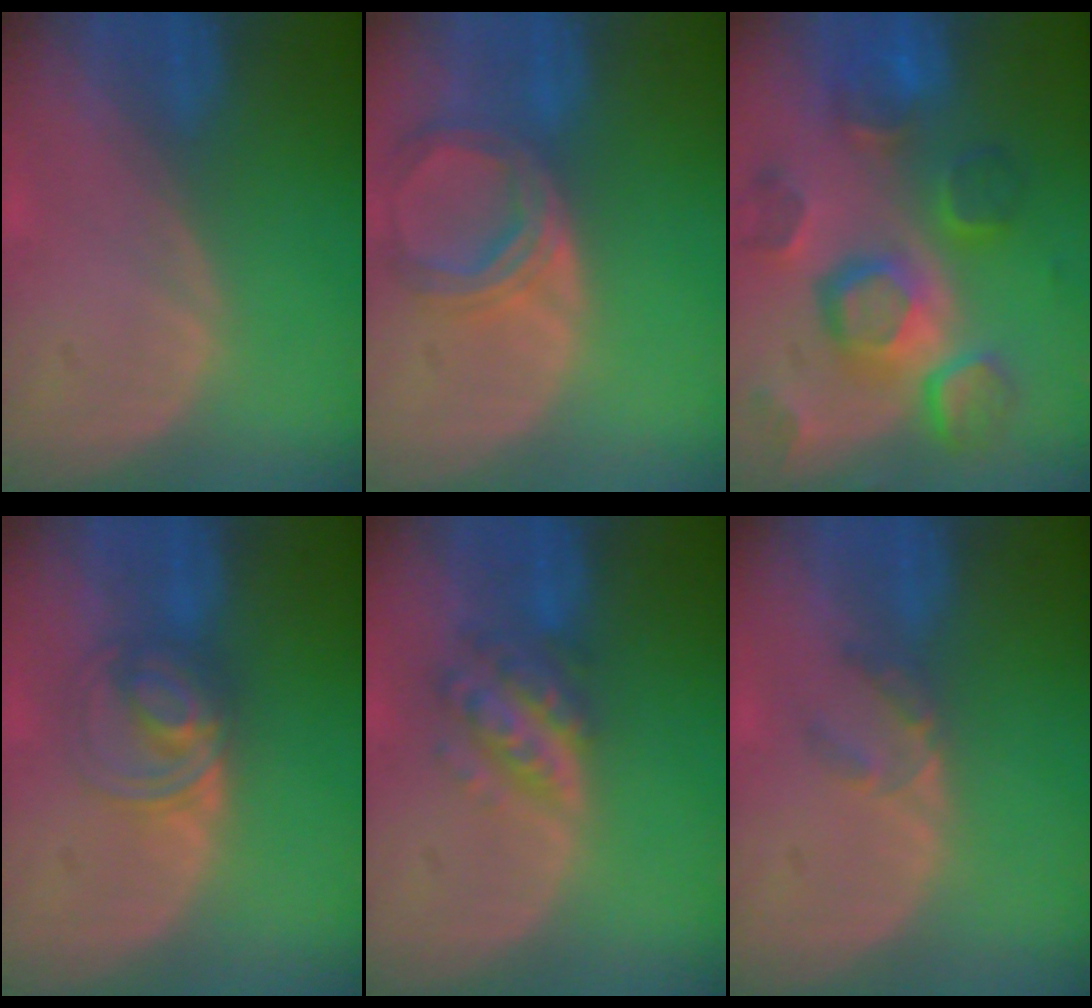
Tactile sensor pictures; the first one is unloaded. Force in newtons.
{"total": 6.9, "press": 6.3, "slide": 2.6}
{"total": 12.3, "press": 10.7, "slide": 6.0}
{"total": 5.5, "press": 5.5, "slide": 0.6}
{"total": 6.0, "press": 5.5, "slide": 2.5}
{"total": 2.5, "press": 2.3, "slide": 1.0}